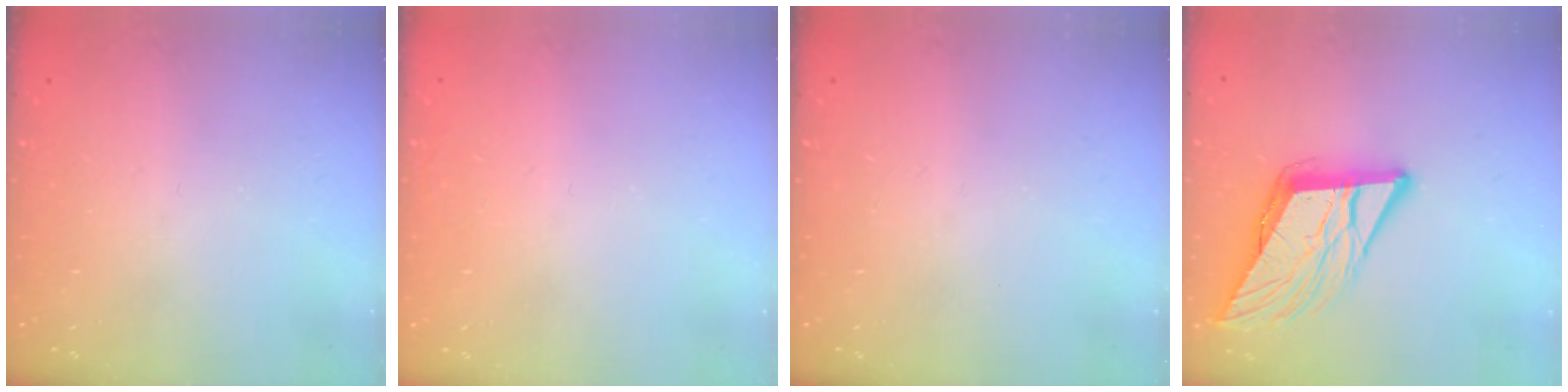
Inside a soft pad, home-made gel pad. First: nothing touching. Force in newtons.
{"total": 1.5, "press": 1.5, "slide": 0.1}
{"total": 0.0}
{"total": 13.2, "press": 13.0, "slide": 2.6}